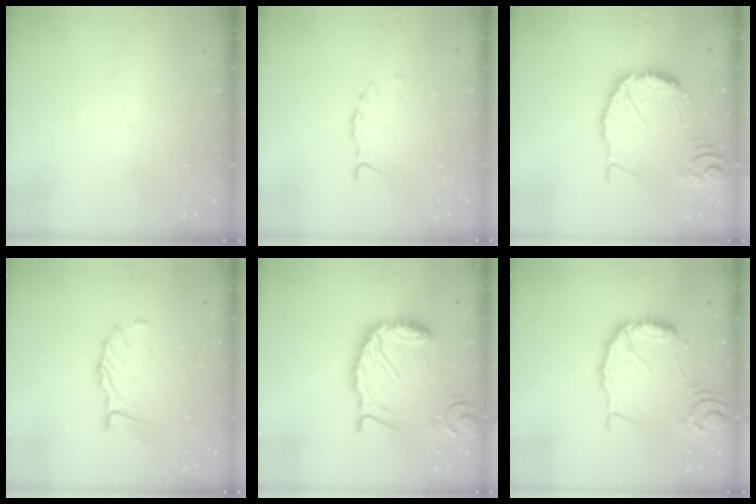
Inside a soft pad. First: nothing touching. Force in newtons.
{"total": 2.3, "press": 2.3, "slide": 0.2}
{"total": 10.3, "press": 10.2, "slide": 1.4}
{"total": 8.5, "press": 8.4, "slide": 0.9}
{"total": 13.1, "press": 13.0, "slide": 1.6}
{"total": 12.8, "press": 12.7, "slide": 1.7}